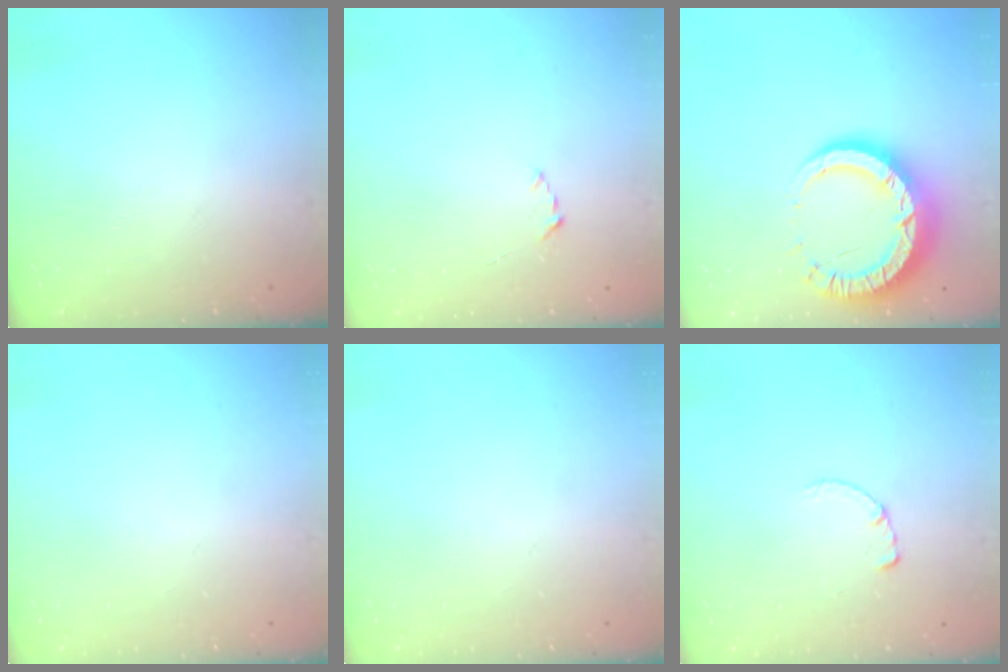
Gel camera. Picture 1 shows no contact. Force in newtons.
{"total": 2.2, "press": 2.1, "slide": 0.3}
{"total": 12.8, "press": 12.8, "slide": 1.2}
{"total": 0.0}
{"total": 0.0}
{"total": 0.7, "press": 0.7, "slide": 0.2}